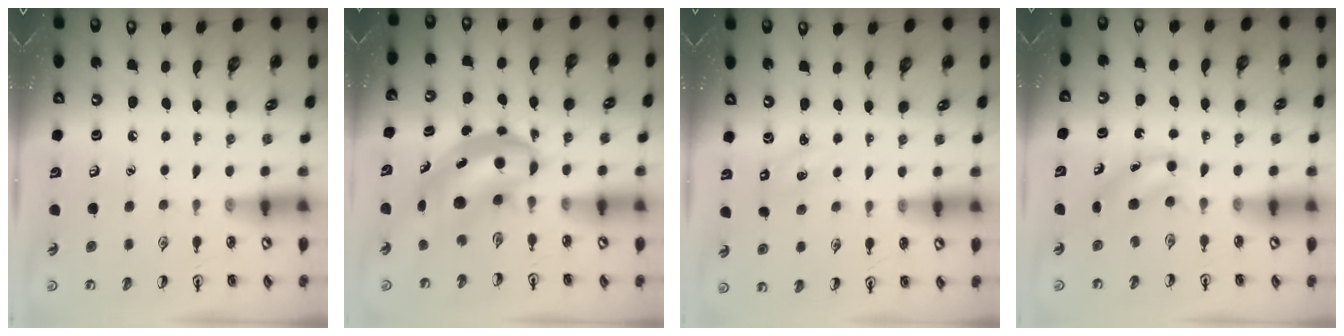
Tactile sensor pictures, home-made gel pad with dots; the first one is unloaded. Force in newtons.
{"total": 6.6, "press": 6.5, "slide": 1.5}
{"total": 1.2, "press": 1.1, "slide": 0.4}
{"total": 3.7, "press": 3.5, "slide": 1.1}